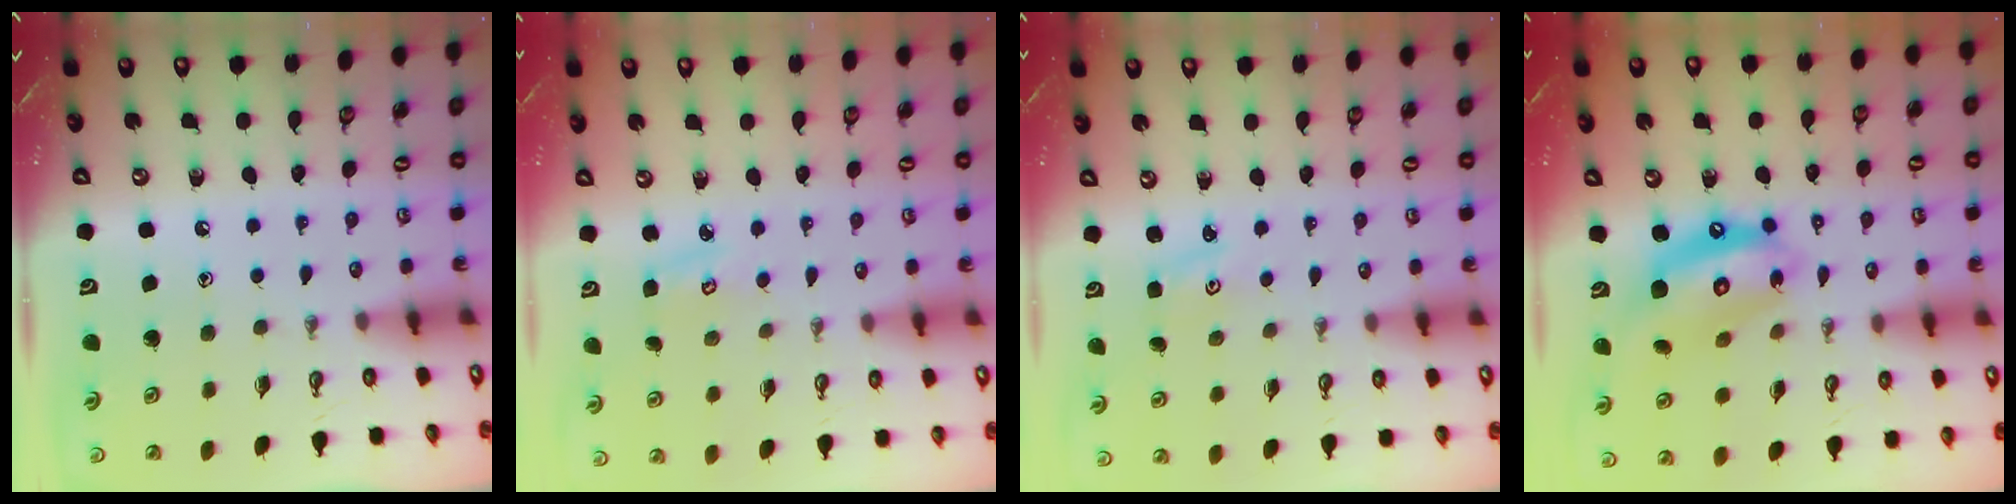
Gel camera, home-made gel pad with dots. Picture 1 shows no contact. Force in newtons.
{"total": 3.9, "press": 3.9, "slide": 0.4}
{"total": 1.3, "press": 1.2, "slide": 0.2}
{"total": 13.9, "press": 13.8, "slide": 1.3}